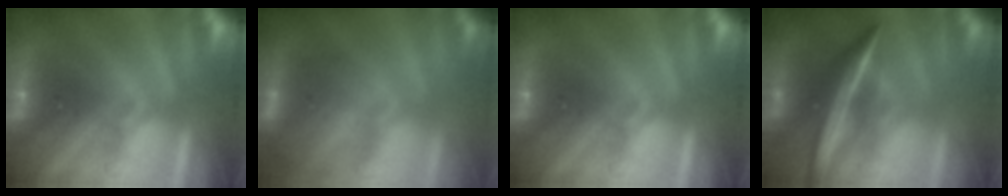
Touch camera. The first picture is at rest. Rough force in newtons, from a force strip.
{"total": 4.6}
{"total": 0.0}
{"total": 2.5}